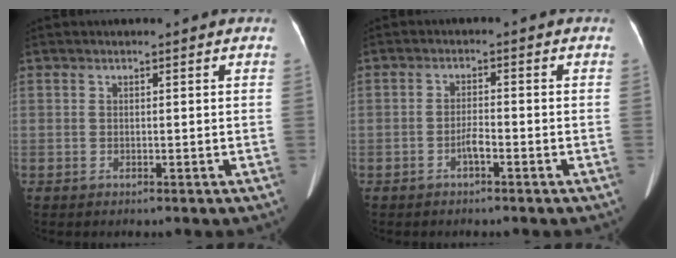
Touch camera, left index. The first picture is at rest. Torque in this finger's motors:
{"motor_torque": [-0.03, 0.08, 0.02, 0.00]}